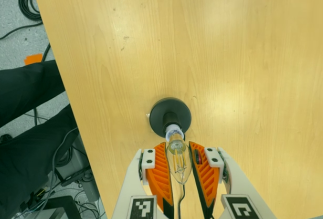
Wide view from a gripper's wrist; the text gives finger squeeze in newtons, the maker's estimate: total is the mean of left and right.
{"total": 13.6, "left": 13.9, "right": 13.2}